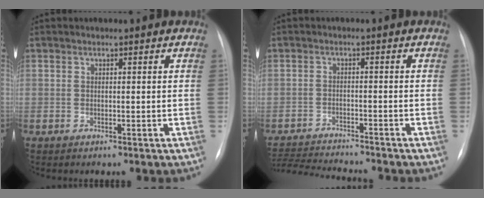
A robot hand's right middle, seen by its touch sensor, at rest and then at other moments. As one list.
[{"total": 9.9, "force": [-9.5, -0.4, 2.8], "torque": [-0.047, -0.006, -0.155]}]